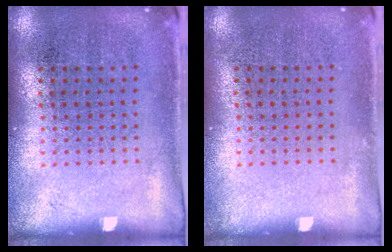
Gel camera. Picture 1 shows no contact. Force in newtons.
{"total": 0.0}